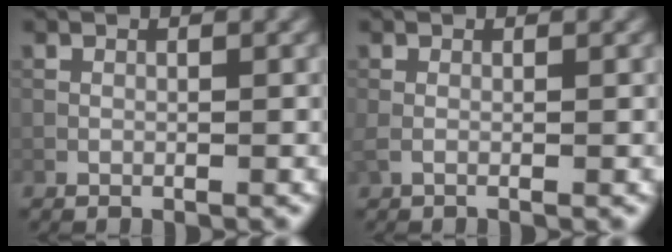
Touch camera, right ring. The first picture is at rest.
{"total": 1.2, "force": [0.0, 0.4, 1.1], "torque": [-0.021, -0.002, -0.005]}